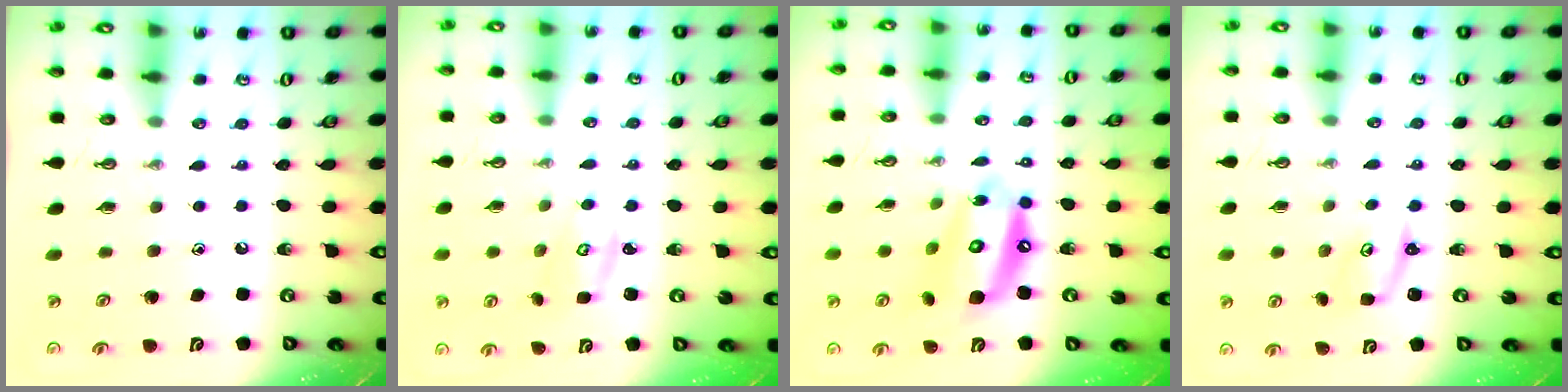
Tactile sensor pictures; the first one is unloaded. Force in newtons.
{"total": 2.8, "press": 2.8, "slide": 0.3}
{"total": 13.9, "press": 13.8, "slide": 1.3}
{"total": 2.6, "press": 2.6, "slide": 0.2}